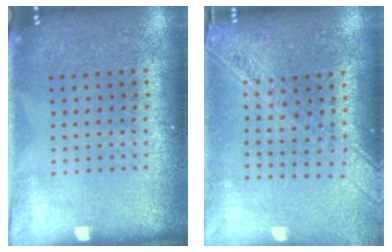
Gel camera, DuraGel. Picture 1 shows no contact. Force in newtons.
{"total": 2.3, "press": 1.9, "slide": 1.2}